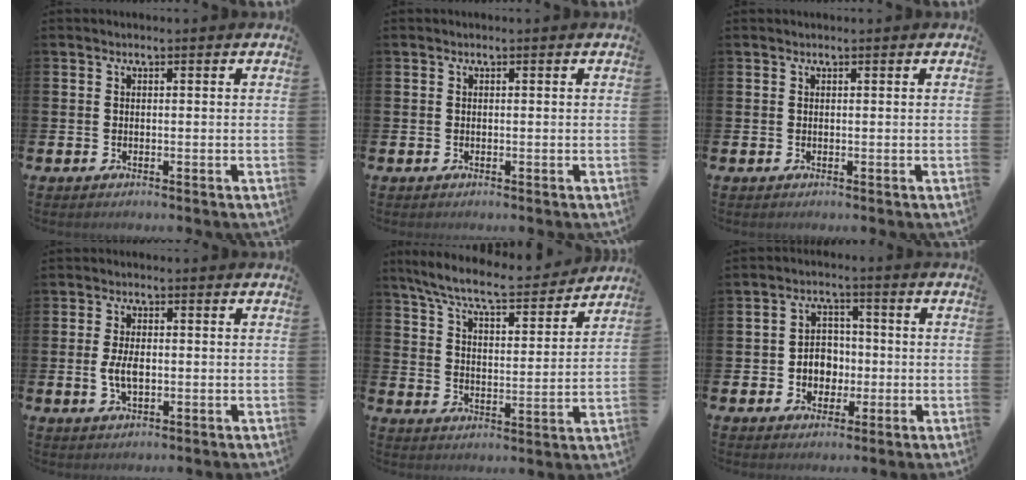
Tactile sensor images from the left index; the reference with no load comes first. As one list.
[{"total": 0.0}, {"total": 0.0}, {"total": 3.6, "force": [-0.2, 1.9, 3.0], "torque": [-0.051, -0.004, -0.010]}, {"total": 8.0, "force": [7.3, 1.0, 3.0], "torque": [-0.096, -0.049, 0.126]}, {"total": 4.2, "force": [-0.6, 3.8, 1.6], "torque": [-0.029, 0.003, -0.020]}]